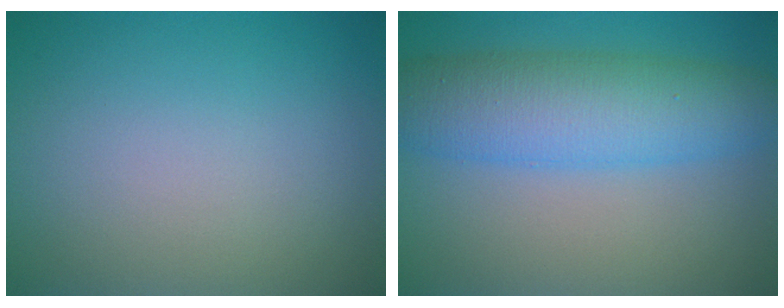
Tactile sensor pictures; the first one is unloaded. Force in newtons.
{"total": 7.7, "press": 7.7, "slide": 0.1}